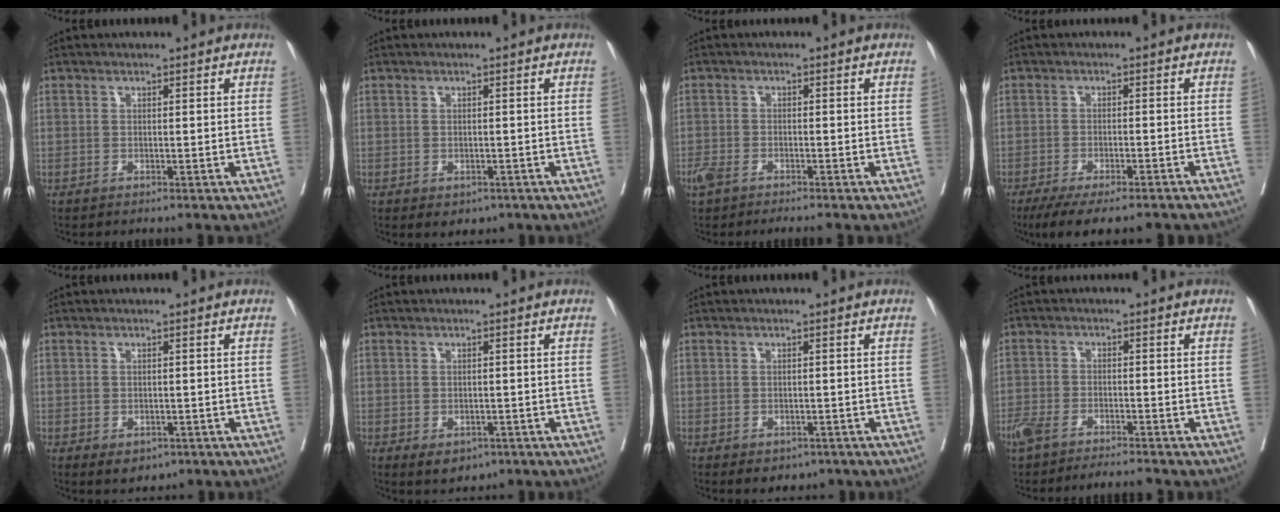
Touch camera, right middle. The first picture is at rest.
{"total": 2.8, "force": [-1.6, 1.9, 1.3], "torque": [-0.009, -0.002, -0.013]}
{"total": 5.0, "force": [-3.9, 1.6, 2.8], "torque": [-0.051, -0.008, -0.065]}
{"total": 12.8, "force": [-10.6, 2.1, 6.7], "torque": [-0.094, -0.019, -0.147]}
{"total": 3.1, "force": [-1.6, 2.1, 1.7], "torque": [-0.018, -0.003, -0.011]}
{"total": 3.9, "force": [-2.1, 2.6, 2.1], "torque": [-0.022, -0.003, -0.019]}
{"total": 3.6, "force": [-2.3, 2.3, 1.5], "torque": [-0.008, 0.001, -0.024]}
{"total": 6.8, "force": [-5.7, 1.6, 3.4], "torque": [-0.063, -0.003, -0.100]}